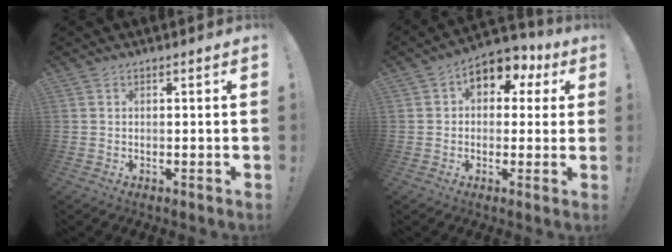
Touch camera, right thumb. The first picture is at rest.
{"total": 8.3, "force": [3.3, 6.0, 4.6], "torque": [-0.069, -0.015, 0.065]}